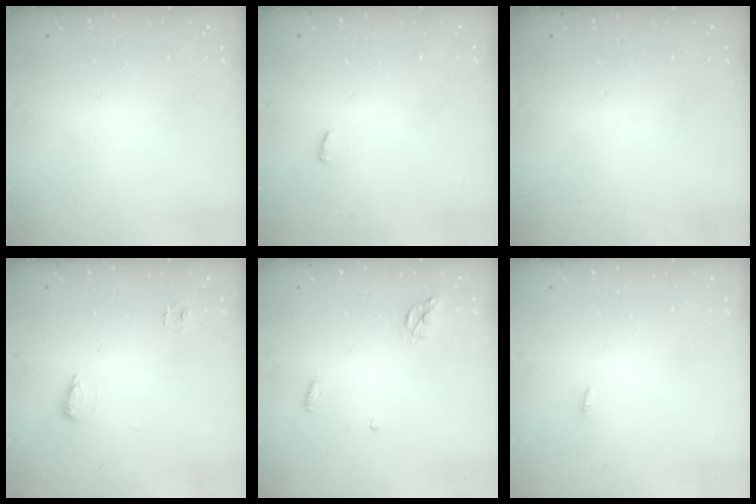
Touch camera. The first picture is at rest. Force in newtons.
{"total": 2.9, "press": 2.6, "slide": 1.3}
{"total": 0.0}
{"total": 6.2, "press": 6.0, "slide": 1.2}
{"total": 5.2, "press": 5.2, "slide": 0.2}
{"total": 2.8, "press": 1.8, "slide": 2.2}